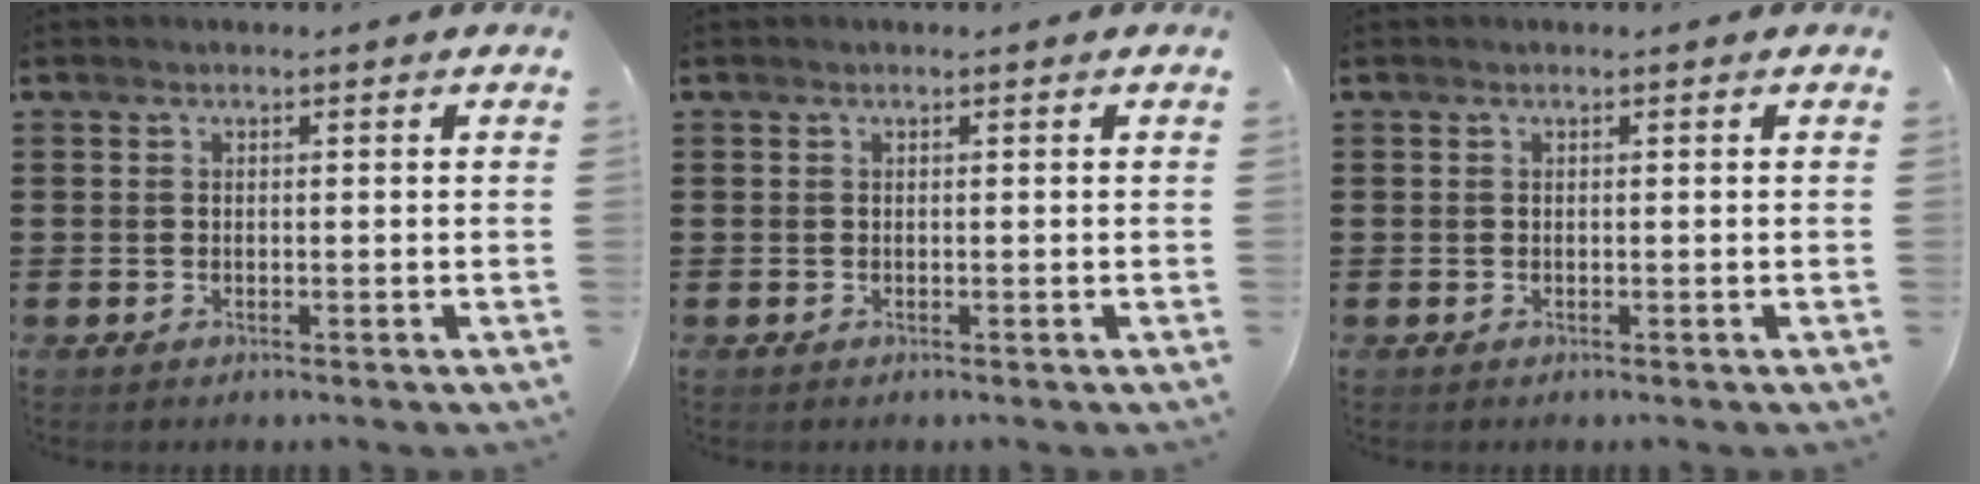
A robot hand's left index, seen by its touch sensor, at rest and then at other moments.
{"total": 0.0}
{"total": 0.0}